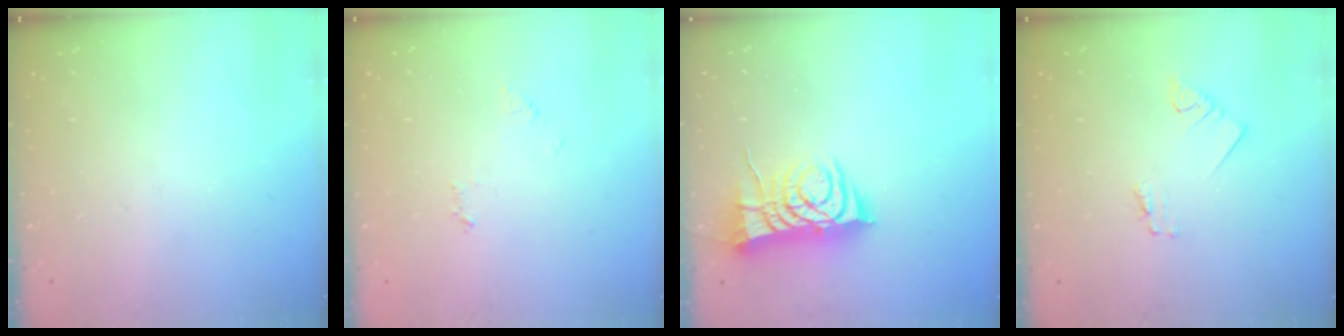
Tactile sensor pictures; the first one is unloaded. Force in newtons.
{"total": 4.1, "press": 4.0, "slide": 0.4}
{"total": 9.2, "press": 9.1, "slide": 1.1}
{"total": 1.6, "press": 1.6, "slide": 0.1}